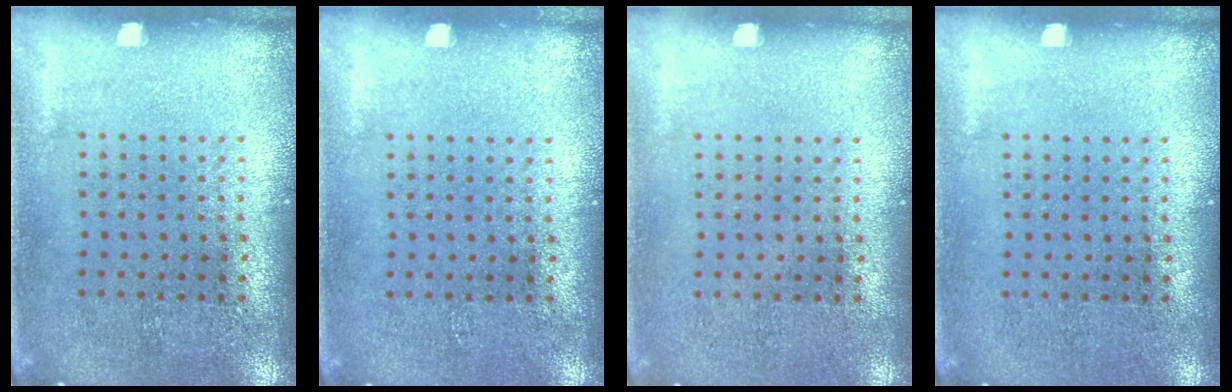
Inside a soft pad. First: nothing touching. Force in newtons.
{"total": 0.0}
{"total": 0.0}
{"total": 0.0}